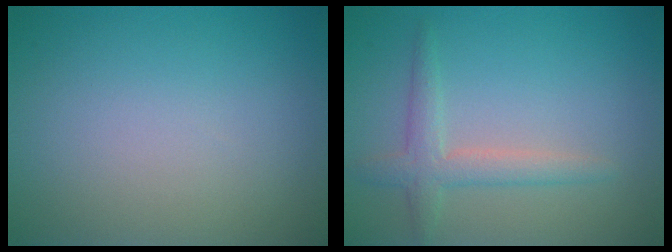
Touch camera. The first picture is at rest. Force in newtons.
{"total": 2.5, "press": 2.5, "slide": 0.1}